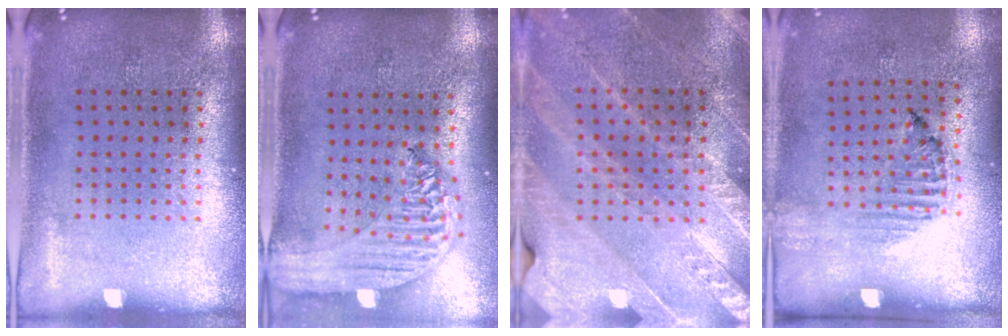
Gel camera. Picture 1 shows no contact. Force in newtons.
{"total": 2.3, "press": 2.0, "slide": 1.1}
{"total": 2.9, "press": 2.7, "slide": 0.9}
{"total": 1.2, "press": 1.2, "slide": 0.4}